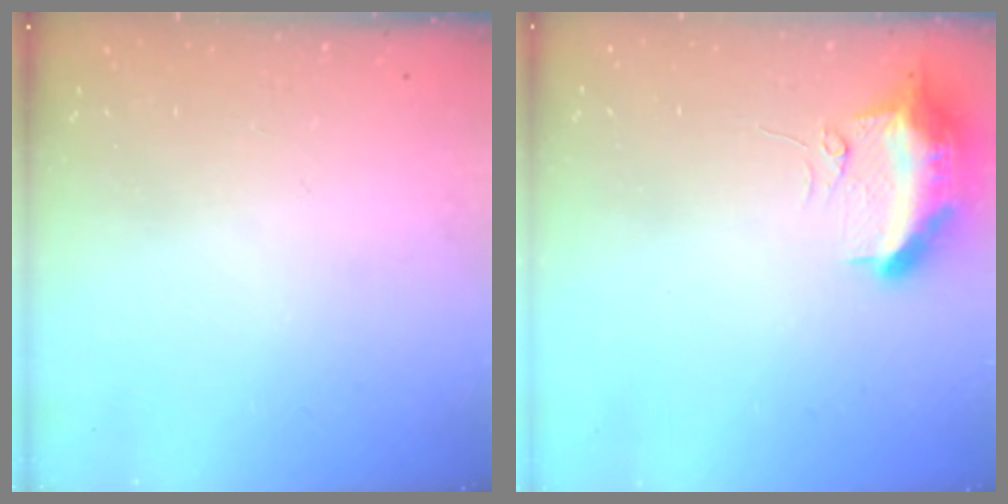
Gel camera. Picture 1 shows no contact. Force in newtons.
{"total": 12.3, "press": 10.8, "slide": 5.9}